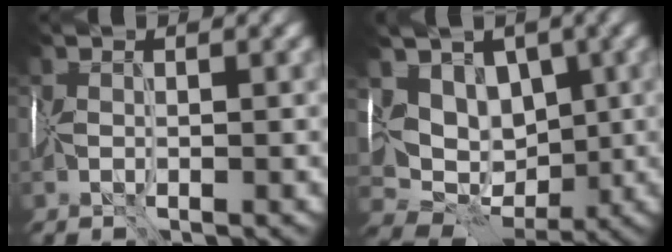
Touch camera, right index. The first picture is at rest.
{"total": 6.9, "force": [2.5, 5.3, 3.5], "torque": [-0.038, 0.001, 0.042]}